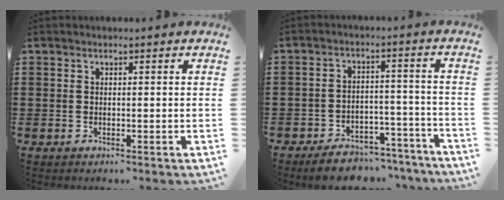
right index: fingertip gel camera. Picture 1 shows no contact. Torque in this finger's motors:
{"motor_torque": [2.03, 0.11, 0.31, 0.07]}